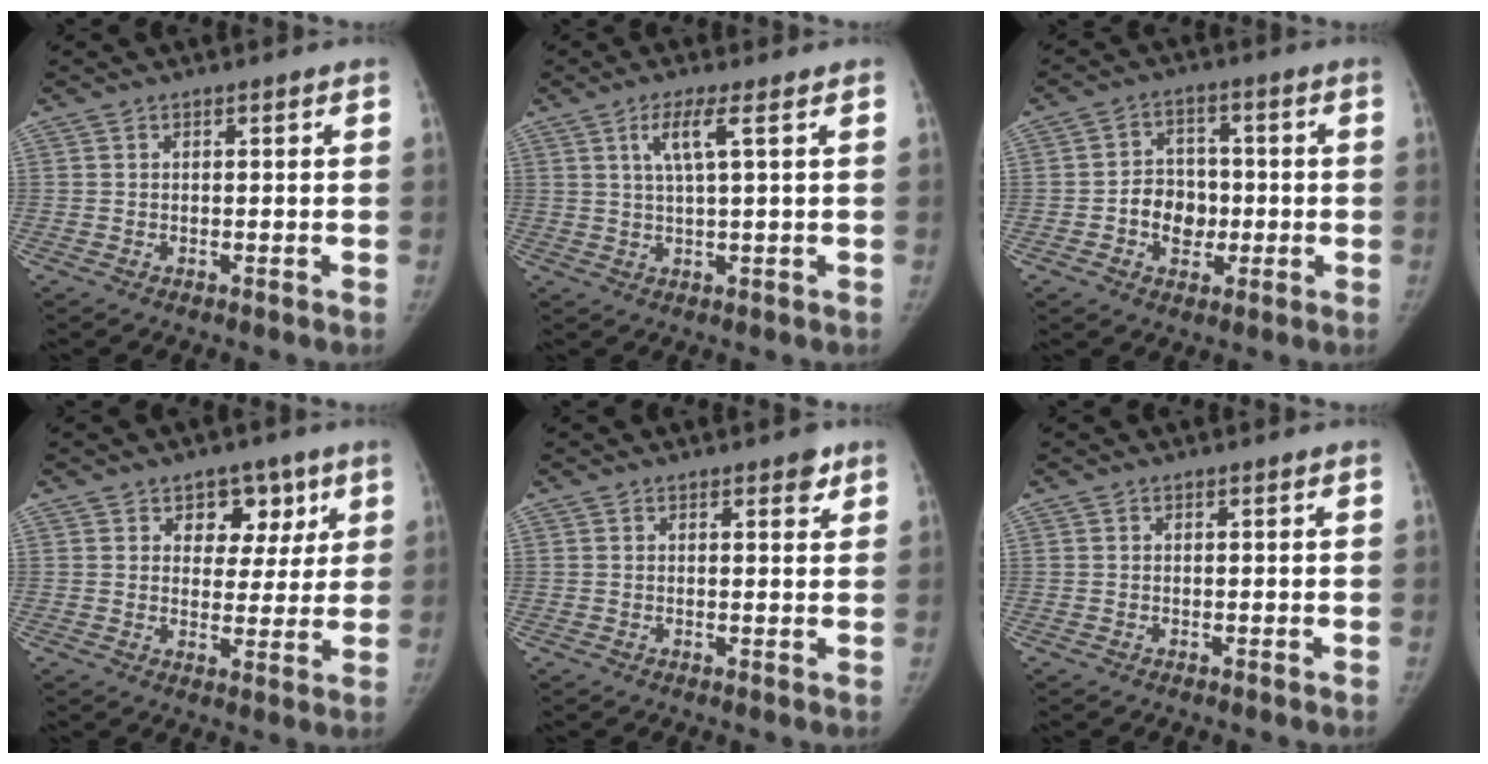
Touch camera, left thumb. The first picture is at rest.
{"total": 4.7, "force": [1.9, 0.2, 4.3], "torque": [-0.095, -0.002, 0.038]}
{"total": 7.6, "force": [-1.5, 6.3, 4.0], "torque": [-0.024, 0.018, -0.029]}
{"total": 7.7, "force": [3.8, 5.7, 3.4], "torque": [-0.001, -0.013, 0.052]}
{"total": 2.4, "force": [1.5, 1.1, 1.5], "torque": [-0.005, -0.007, 0.017]}
{"total": 0.0}